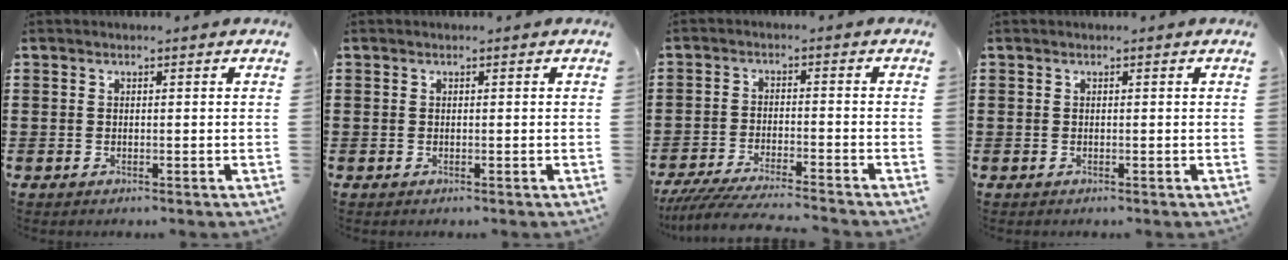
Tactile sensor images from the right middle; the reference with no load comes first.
{"total": 0.0}
{"total": 5.0, "force": [-4.7, 0.0, 1.8], "torque": [-0.043, -0.018, -0.093]}
{"total": 0.0}